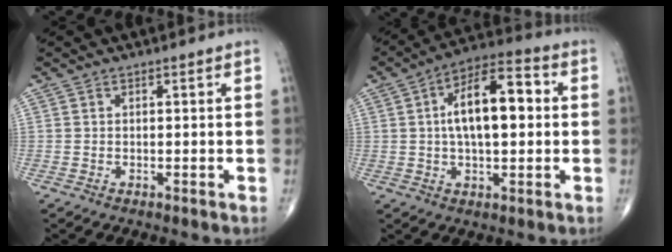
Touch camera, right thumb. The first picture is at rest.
{"total": 14.2, "force": [1.6, 6.5, 12.6], "torque": [-0.197, 0.025, 0.017]}